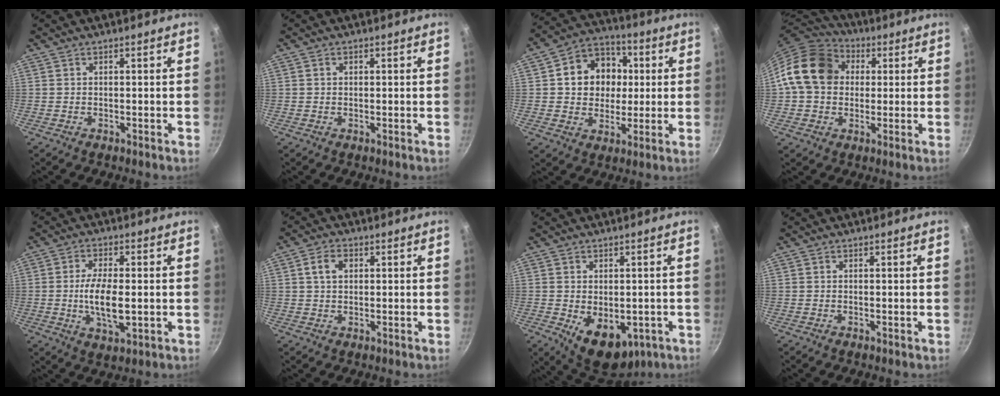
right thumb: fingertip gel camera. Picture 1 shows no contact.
{"total": 0.9, "force": [0.3, 0.8, 0.4], "torque": [-0.004, 0.004, 0.003]}
{"total": 13.7, "force": [2.0, 11.6, 7.0], "torque": [-0.075, 0.014, 0.028]}
{"total": 15.4, "force": [2.5, 12.5, 8.5], "torque": [-0.124, 0.025, 0.027]}
{"total": 9.2, "force": [-0.8, 3.9, 8.3], "torque": [-0.154, 0.000, -0.014]}
{"total": 5.9, "force": [1.5, 4.2, 3.8], "torque": [-0.051, 0.007, 0.023]}
{"total": 11.2, "force": [-2.7, 7.4, 8.0], "torque": [-0.087, -0.009, -0.016]}
{"total": 0.0}